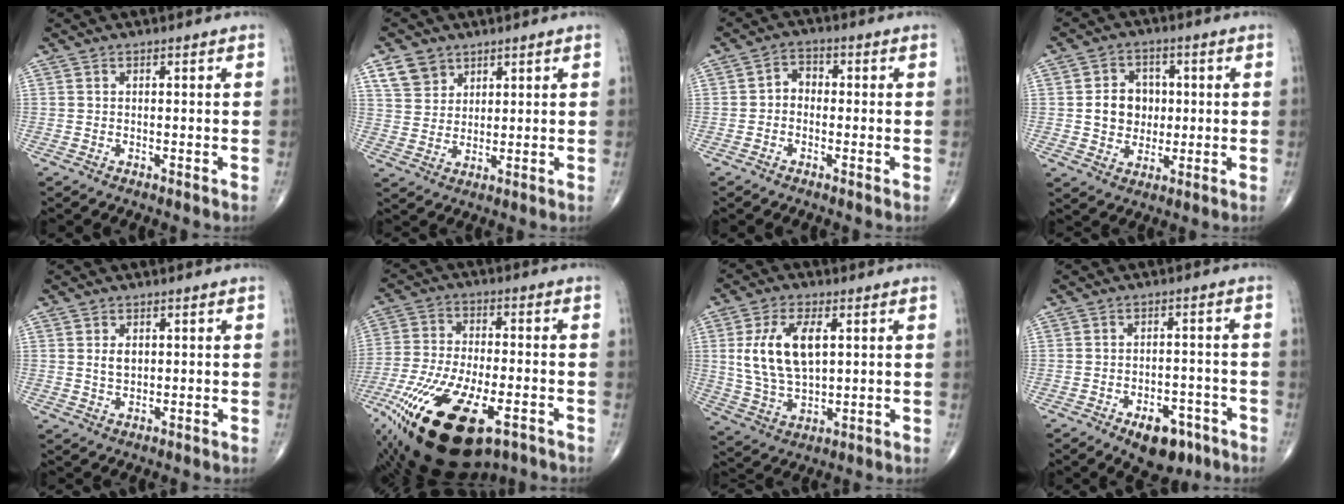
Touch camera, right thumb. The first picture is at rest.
{"total": 5.9, "force": [3.6, 4.3, 1.8], "torque": [-0.015, -0.017, 0.073]}
{"total": 3.3, "force": [-0.5, 2.6, 1.9], "torque": [-0.007, 0.016, -0.023]}
{"total": 8.2, "force": [0.5, 7.1, 4.2], "torque": [-0.029, 0.004, 0.007]}
{"total": 2.9, "force": [0.7, 1.9, 2.0], "torque": [-0.027, -0.006, 0.015]}
{"total": 23.6, "force": [-11.9, 10.0, 17.7], "torque": [-0.364, 0.006, -0.200]}
{"total": 13.1, "force": [2.8, 7.0, 10.8], "torque": [-0.204, -0.008, 0.060]}
{"total": 8.5, "force": [-4.8, 4.8, 5.1], "torque": [-0.049, 0.026, -0.062]}